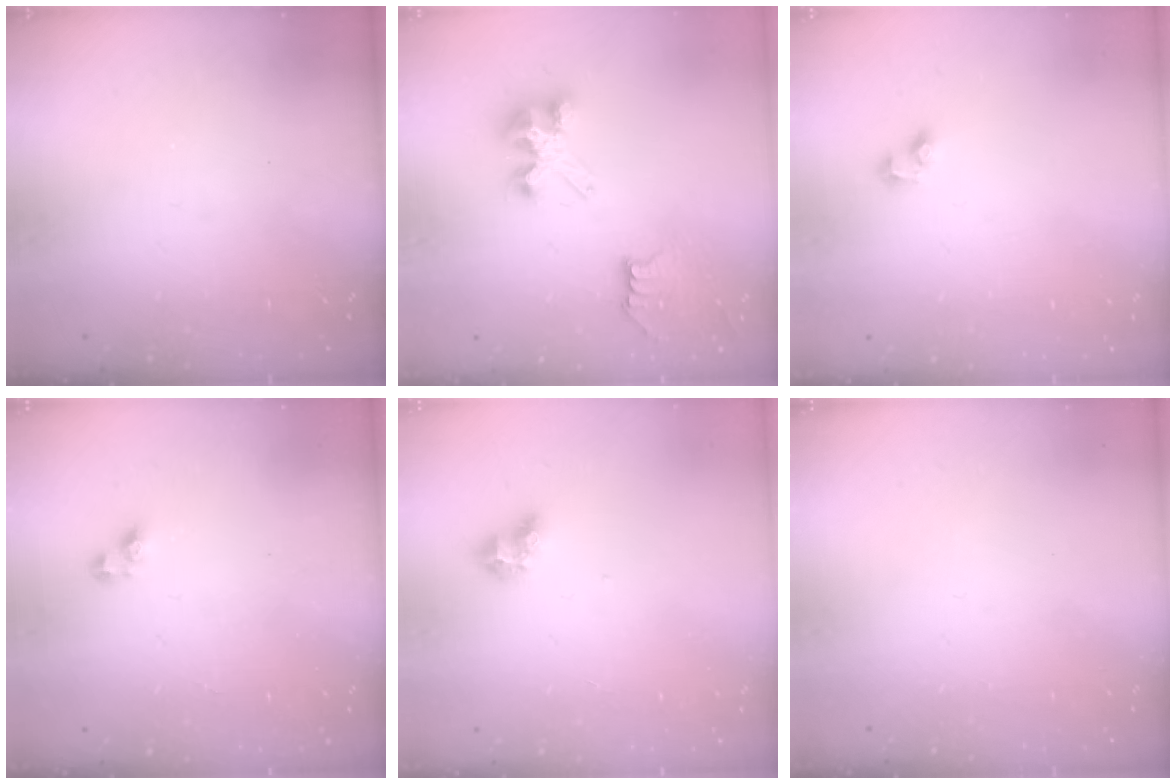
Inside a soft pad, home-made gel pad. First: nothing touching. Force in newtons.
{"total": 6.6, "press": 6.6, "slide": 0.1}
{"total": 2.7, "press": 2.5, "slide": 1.2}
{"total": 3.4, "press": 3.4, "slide": 0.1}
{"total": 6.8, "press": 6.8, "slide": 0.6}
{"total": 0.0}